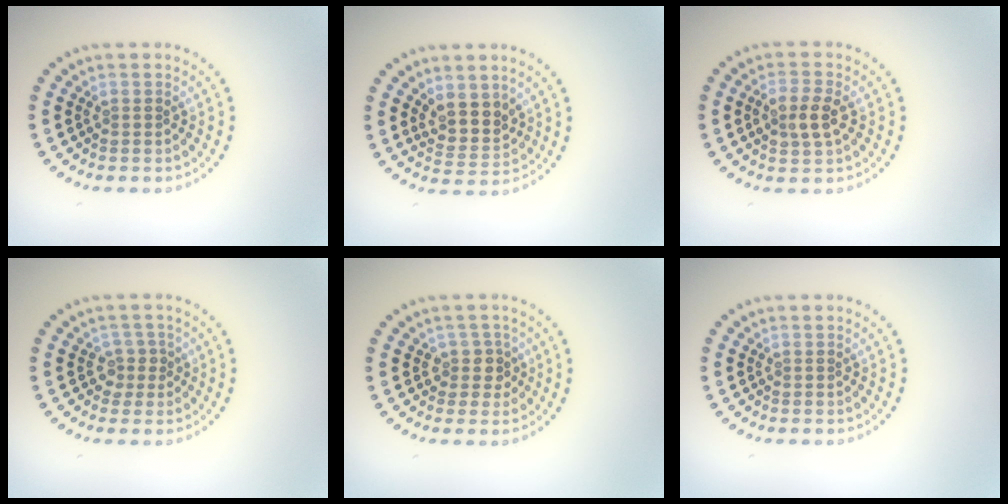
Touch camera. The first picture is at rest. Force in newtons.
{"total": 3.1, "press": 2.6, "slide": 1.6}
{"total": 2.7, "press": 2.7, "slide": 0.4}
{"total": 1.7, "press": 1.3, "slide": 1.1}
{"total": 2.0, "press": 1.6, "slide": 1.2}
{"total": 0.0}